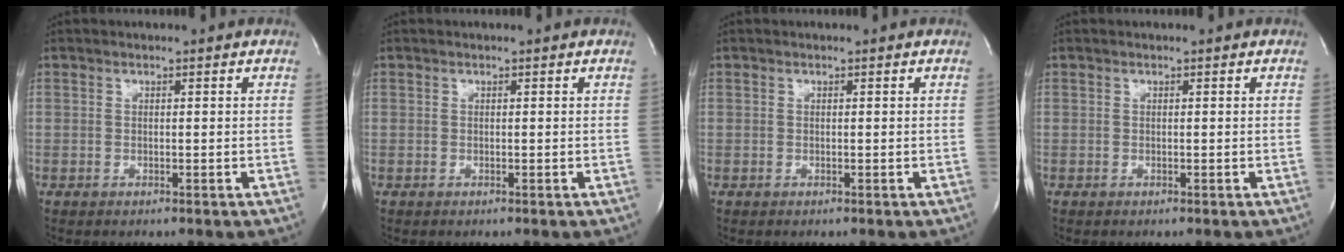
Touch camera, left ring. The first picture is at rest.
{"total": 0.0}
{"total": 0.0}
{"total": 0.0}